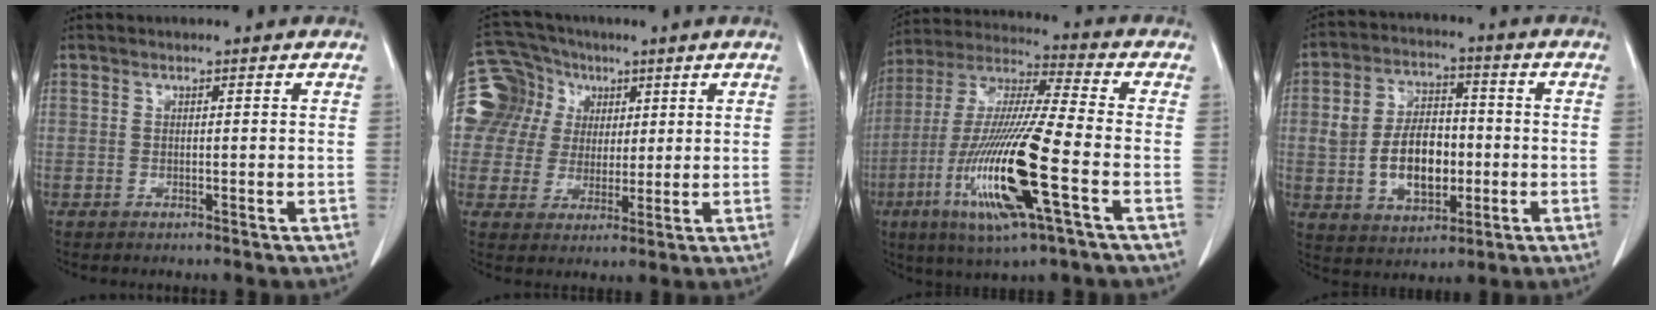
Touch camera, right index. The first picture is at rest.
{"total": 13.3, "force": [3.5, 12.6, 2.3], "torque": [-0.072, 0.061, 0.070]}
{"total": 19.0, "force": [-6.1, 1.0, 17.9], "torque": [-0.379, -0.025, -0.115]}
{"total": 10.9, "force": [-1.3, 6.5, 8.7], "torque": [-0.167, 0.017, -0.014]}